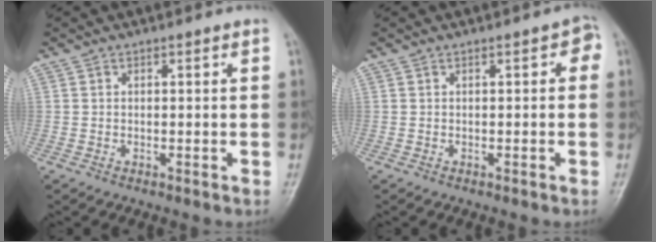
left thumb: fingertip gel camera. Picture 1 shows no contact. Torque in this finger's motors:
{"motor_torque": [0.30, 0.49, 0.37, 0.17, 0.00]}